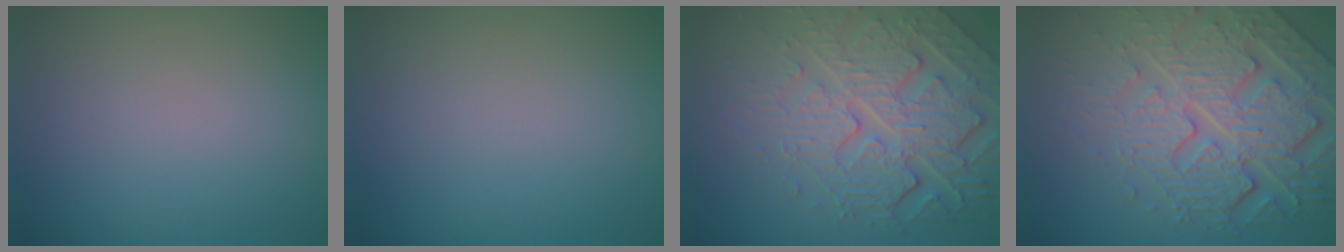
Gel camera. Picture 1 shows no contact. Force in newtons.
{"total": 0.0}
{"total": 8.0, "press": 5.7, "slide": 5.7}
{"total": 7.7, "press": 5.9, "slide": 4.9}